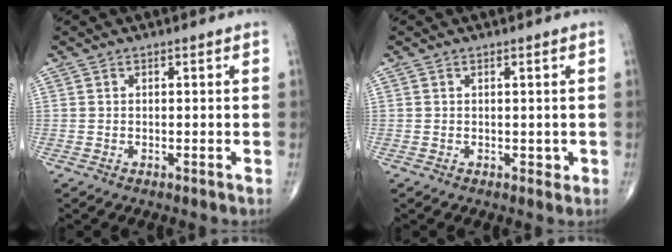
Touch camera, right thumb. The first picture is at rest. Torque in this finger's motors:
{"motor_torque": [0.26, 0.11, -0.06, -0.18, 0.06]}